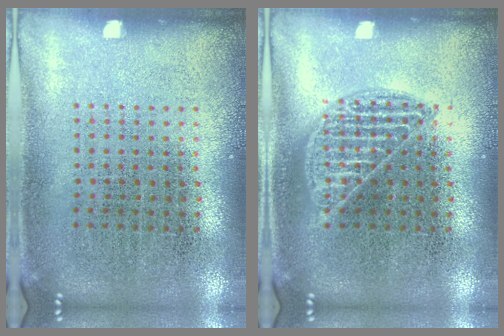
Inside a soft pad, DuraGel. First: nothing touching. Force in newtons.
{"total": 1.7, "press": 1.7, "slide": 0.1}